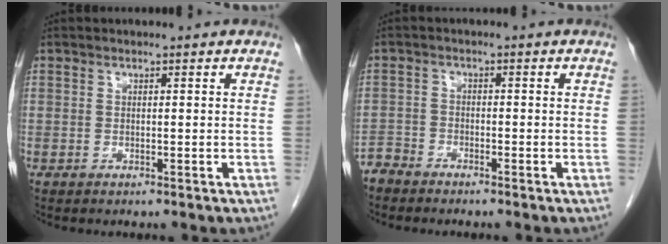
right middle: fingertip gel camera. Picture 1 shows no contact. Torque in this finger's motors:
{"motor_torque": [0.19, -0.20, 0.00, 0.00]}